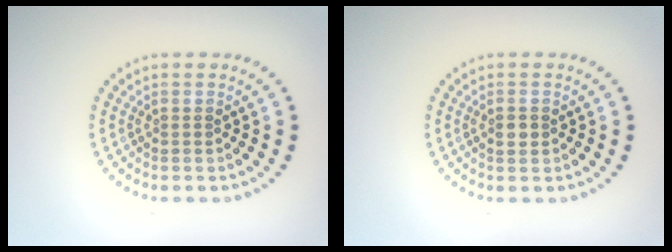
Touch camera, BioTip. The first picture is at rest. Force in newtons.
{"total": 1.1, "press": 1.0, "slide": 0.3}